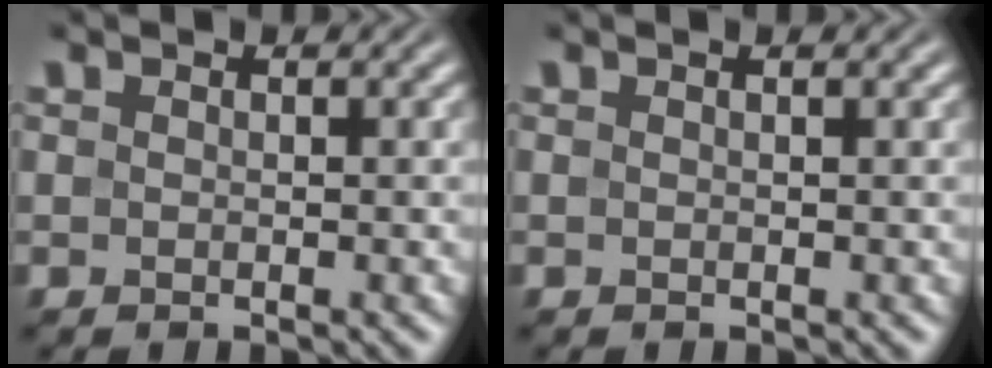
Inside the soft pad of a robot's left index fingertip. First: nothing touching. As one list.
[{"total": 0.6, "force": [0.3, 0.1, 0.6], "torque": [-0.007, 0.006, 0.002]}]